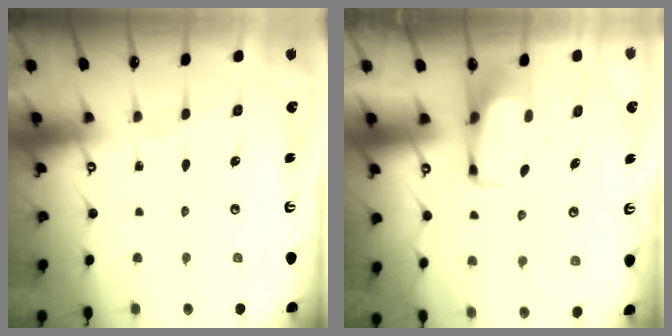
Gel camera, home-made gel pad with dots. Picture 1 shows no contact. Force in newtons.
{"total": 1.6, "press": 1.4, "slide": 0.7}